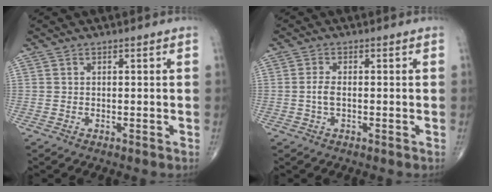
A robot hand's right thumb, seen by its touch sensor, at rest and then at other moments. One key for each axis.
{"total": 2.3, "fx": -0.3, "fy": 1.0, "fz": 2.0, "tx": -0.043, "ty": 0.003, "tz": -0.009}